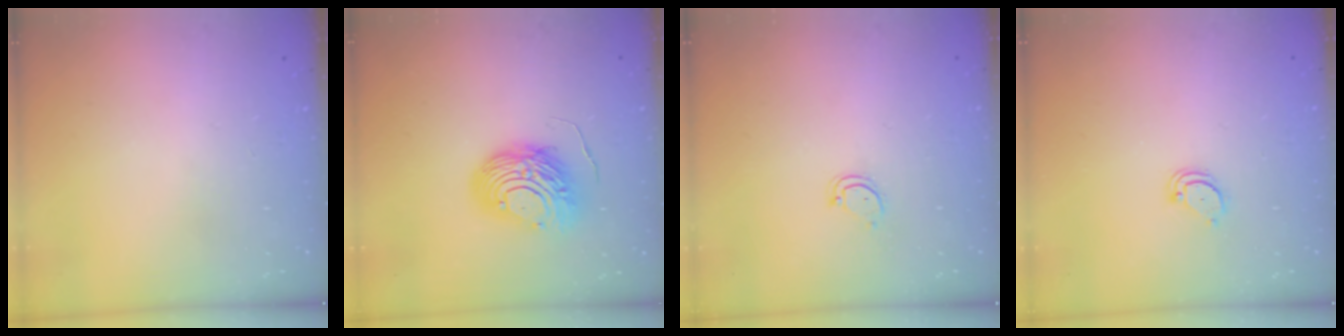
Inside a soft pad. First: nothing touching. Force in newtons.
{"total": 10.4, "press": 10.3, "slide": 1.1}
{"total": 3.5, "press": 3.5, "slide": 0.4}
{"total": 2.1, "press": 2.1, "slide": 0.2}